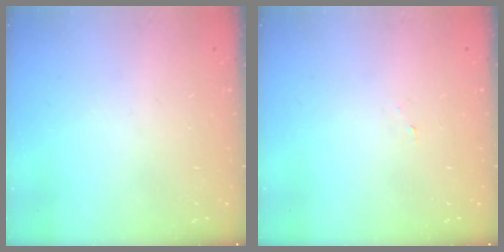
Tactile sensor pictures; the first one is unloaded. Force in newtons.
{"total": 2.2, "press": 2.2, "slide": 0.2}